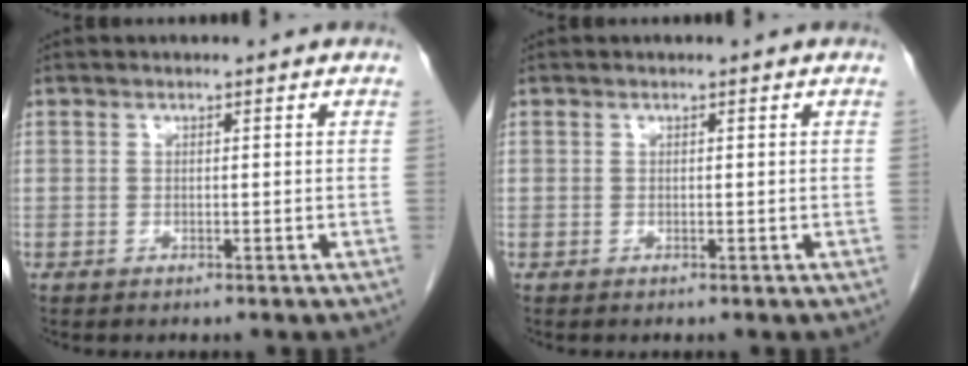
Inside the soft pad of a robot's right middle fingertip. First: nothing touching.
{"total": 0.0}